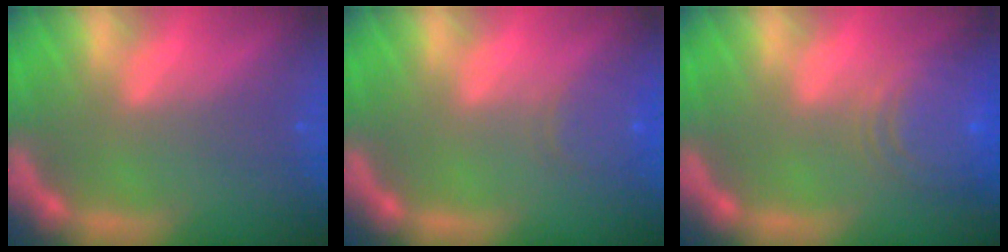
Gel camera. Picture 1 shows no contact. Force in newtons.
{"total": 3.0}
{"total": 7.5}